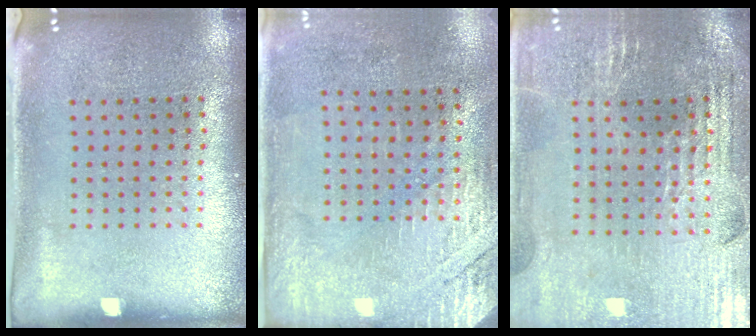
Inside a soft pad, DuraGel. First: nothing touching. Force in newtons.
{"total": 2.8, "press": 2.5, "slide": 1.4}
{"total": 2.9, "press": 2.8, "slide": 0.4}